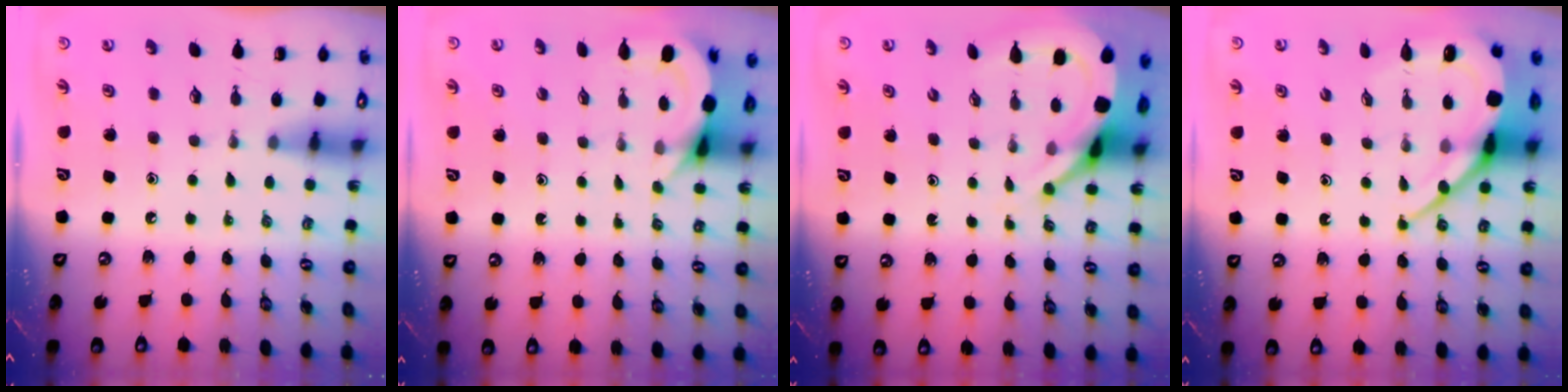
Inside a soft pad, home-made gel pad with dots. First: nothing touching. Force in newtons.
{"total": 4.6, "press": 4.6, "slide": 0.2}
{"total": 6.5, "press": 6.5, "slide": 0.7}
{"total": 11.4, "press": 11.4, "slide": 1.1}